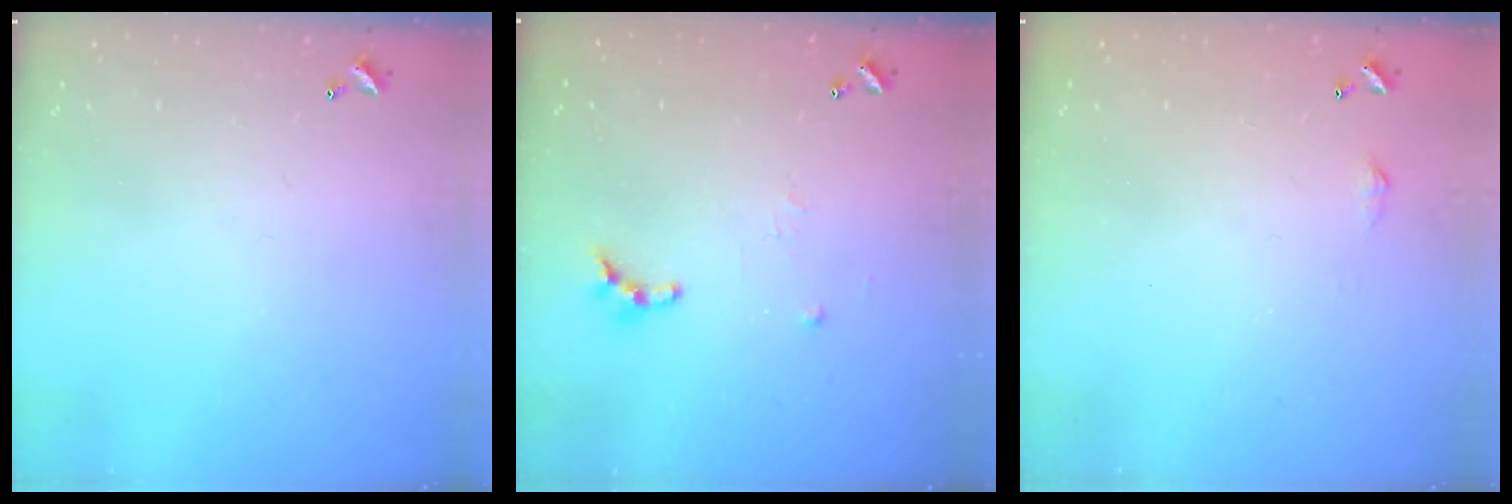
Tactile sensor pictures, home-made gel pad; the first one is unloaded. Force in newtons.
{"total": 6.7, "press": 6.7, "slide": 0.6}
{"total": 2.3, "press": 2.3, "slide": 0.4}